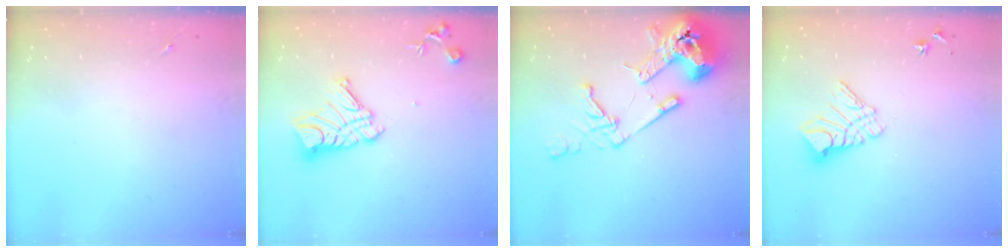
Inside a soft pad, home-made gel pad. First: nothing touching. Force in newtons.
{"total": 13.7, "press": 13.6, "slide": 1.2}
{"total": 18.8, "press": 18.6, "slide": 2.5}
{"total": 10.6, "press": 10.5, "slide": 1.1}